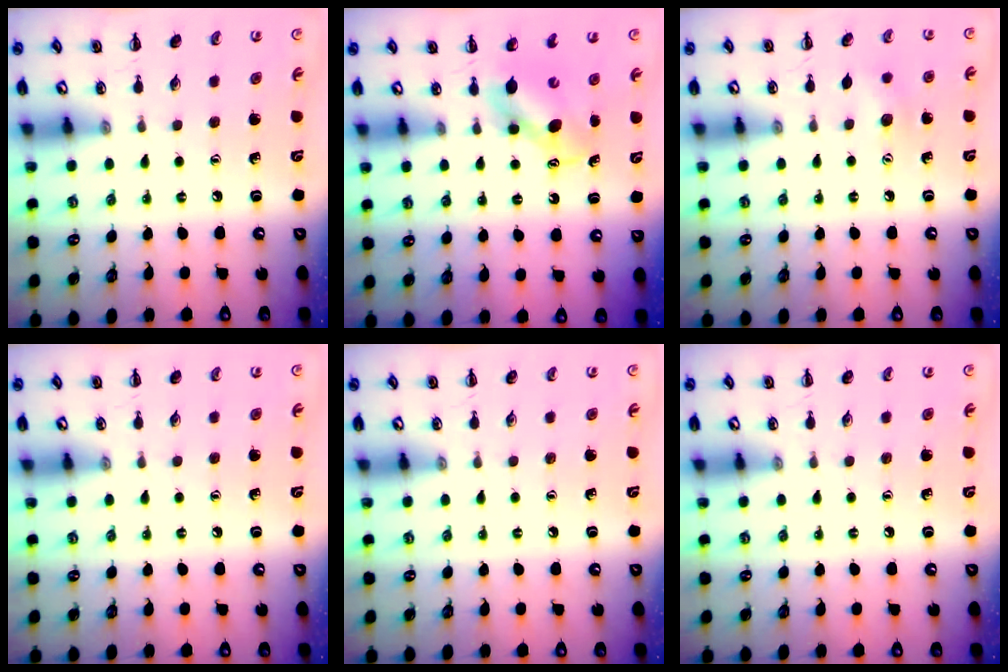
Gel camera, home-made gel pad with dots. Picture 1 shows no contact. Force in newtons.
{"total": 6.6, "press": 6.6, "slide": 0.7}
{"total": 6.5, "press": 6.3, "slide": 1.6}
{"total": 0.0}
{"total": 0.0}
{"total": 0.0}